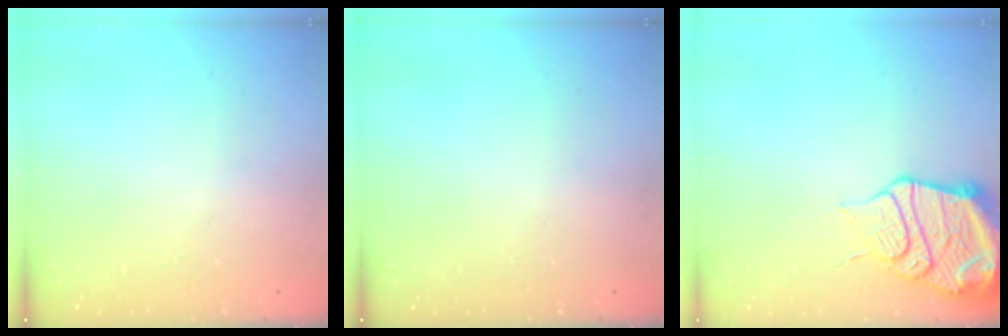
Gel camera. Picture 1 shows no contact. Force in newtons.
{"total": 0.0}
{"total": 17.2, "press": 17.1, "slide": 1.7}